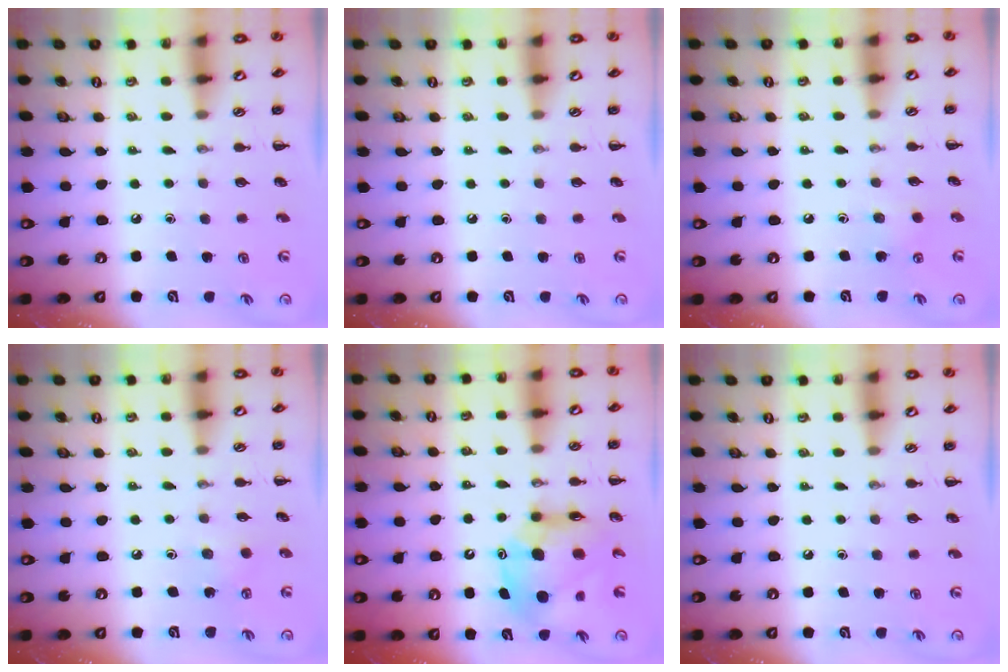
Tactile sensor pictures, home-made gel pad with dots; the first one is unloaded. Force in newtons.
{"total": 0.0}
{"total": 3.6, "press": 3.5, "slide": 1.1}
{"total": 2.9, "press": 2.8, "slide": 0.9}
{"total": 11.4, "press": 10.8, "slide": 3.5}
{"total": 0.0}